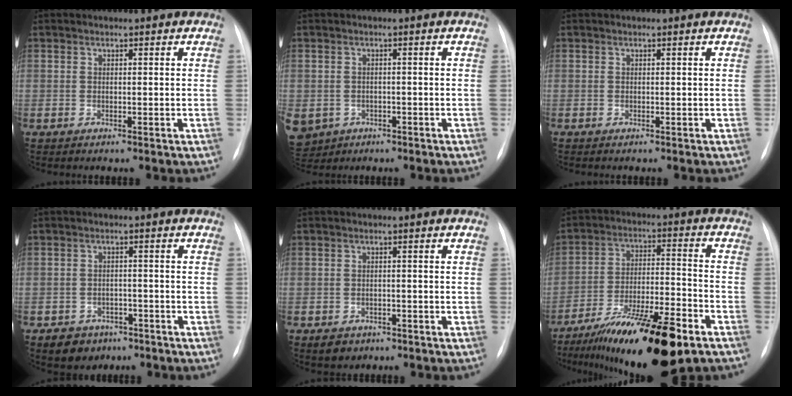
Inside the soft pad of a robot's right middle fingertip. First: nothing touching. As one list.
[{"total": 11.0, "force": [-5.0, 9.1, 3.6], "torque": [-0.117, -0.001, -0.065]}, {"total": 0.0}, {"total": 5.1, "force": [-3.2, 3.8, 1.1], "torque": [-0.019, 0.009, -0.040]}, {"total": 3.3, "force": [-2.1, 2.4, 1.0], "torque": [-0.015, 0.004, -0.022]}, {"total": 19.1, "force": [-12.6, 3.4, 13.9], "torque": [-0.201, -0.010, -0.208]}]